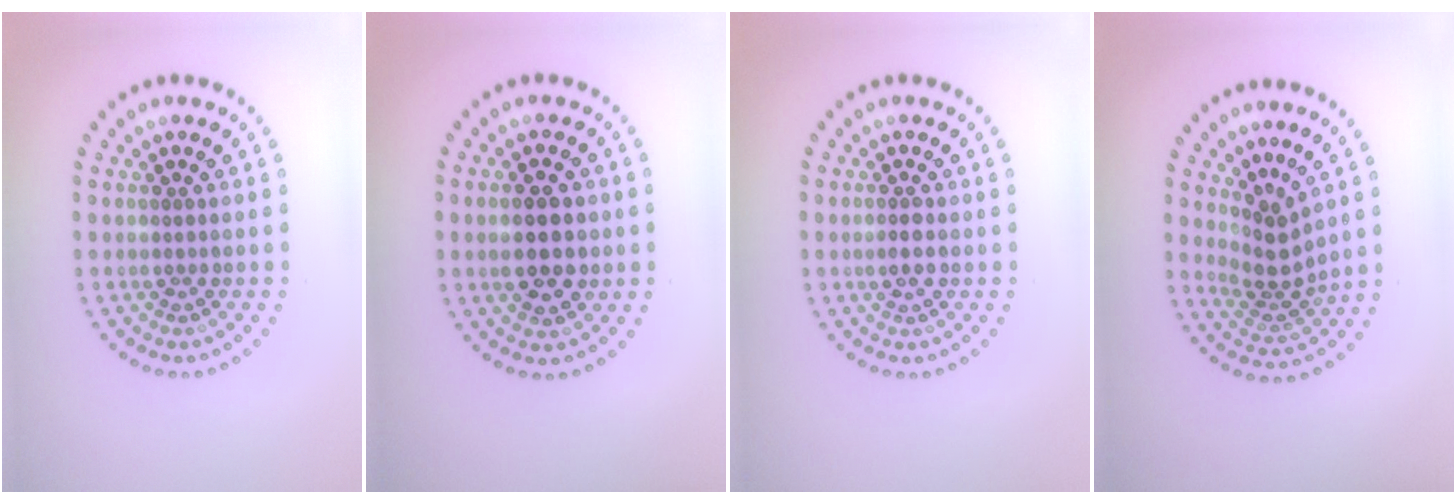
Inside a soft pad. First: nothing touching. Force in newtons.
{"total": 5.0, "press": 5.0, "slide": 0.2}
{"total": 1.3, "press": 1.3, "slide": 0.2}
{"total": 2.9, "press": 1.9, "slide": 2.2}